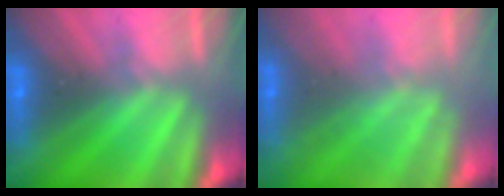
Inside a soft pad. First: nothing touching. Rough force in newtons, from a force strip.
{"total": 1.8}